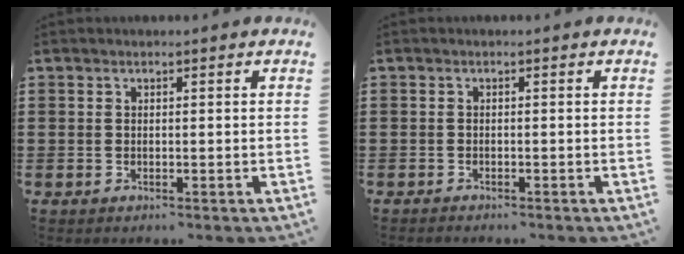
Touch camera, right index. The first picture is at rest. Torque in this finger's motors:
{"motor_torque": [0.03, -0.08, -0.06, 0.01]}